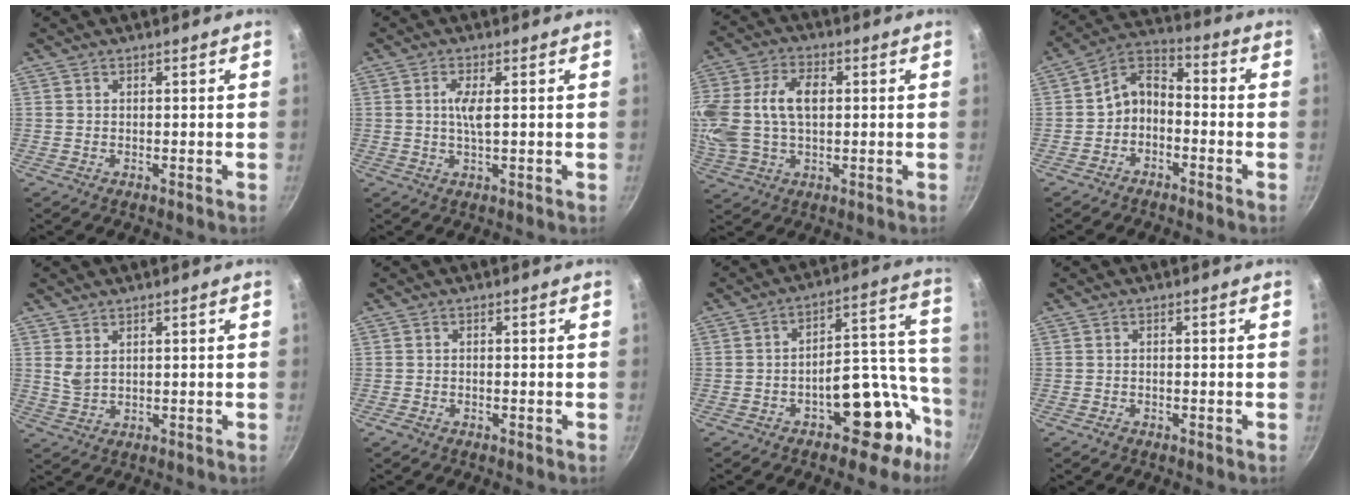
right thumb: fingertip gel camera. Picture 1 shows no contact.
{"total": 3.7, "force": [0.4, 0.8, 3.6], "torque": [-0.080, 0.000, 0.007]}
{"total": 16.9, "force": [2.0, 10.9, 12.7], "torque": [-0.272, 0.025, 0.035]}
{"total": 7.3, "force": [-2.7, 5.0, 4.6], "torque": [-0.073, 0.058, -0.061]}
{"total": 2.7, "force": [1.4, 1.4, 1.8], "torque": [-0.034, -0.012, 0.032]}
{"total": 1.2, "force": [-0.9, 0.6, 0.6], "torque": [-0.021, 0.010, -0.016]}
{"total": 14.1, "force": [-7.5, 8.3, 8.6], "torque": [-0.027, 0.101, -0.096]}
{"total": 1.1, "force": [-0.8, 0.5, 0.5], "torque": [-0.016, 0.008, -0.013]}